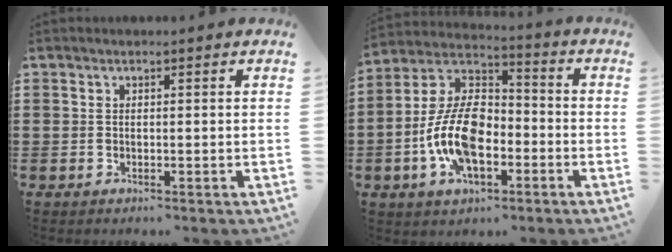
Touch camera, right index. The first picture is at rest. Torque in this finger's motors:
{"motor_torque": [2.14, 0.00, 1.05, 0.21]}